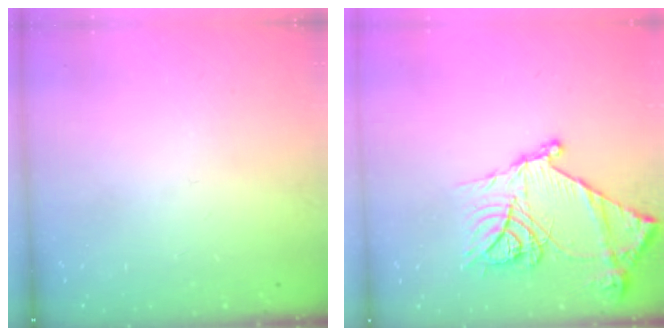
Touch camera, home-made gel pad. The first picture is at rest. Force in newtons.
{"total": 18.1, "press": 18.1, "slide": 1.2}